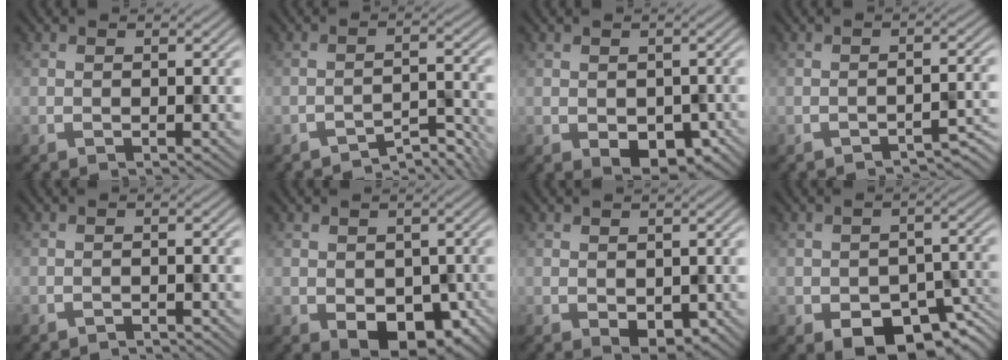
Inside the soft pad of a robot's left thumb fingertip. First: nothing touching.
{"total": 4.1, "force": [-3.6, 0.9, 1.8], "torque": [-0.024, 0.007, -0.057]}
{"total": 4.9, "force": [-1.8, 3.2, 3.2], "torque": [-0.053, -0.026, -0.020]}
{"total": 2.7, "force": [-2.2, 0.6, 1.4], "torque": [-0.021, 0.003, -0.032]}
{"total": 1.1, "force": [-1.0, 0.1, 0.2], "torque": [-0.003, 0.001, -0.022]}
{"total": 7.4, "force": [-2.5, 4.8, 5.0], "torque": [-0.087, -0.031, -0.026]}
{"total": 2.5, "force": [-0.3, 1.7, 1.8], "torque": [-0.038, -0.013, 0.001]}
{"total": 8.4, "force": [-4.6, 4.5, 5.3], "torque": [-0.079, -0.023, -0.058]}